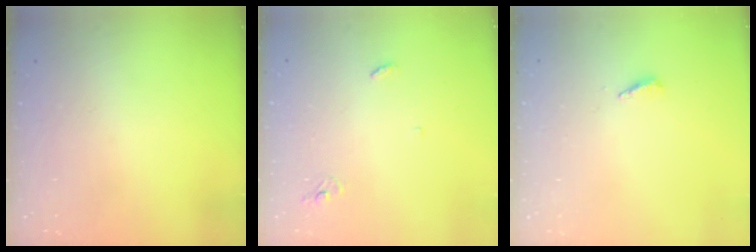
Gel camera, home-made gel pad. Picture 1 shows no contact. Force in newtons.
{"total": 3.2, "press": 3.2, "slide": 0.2}
{"total": 2.9, "press": 2.9, "slide": 0.3}